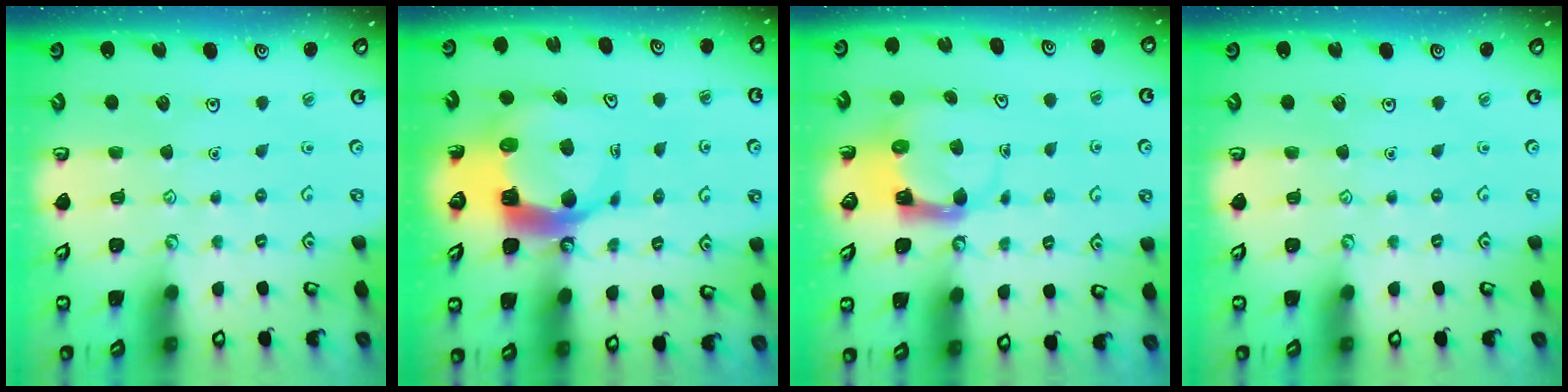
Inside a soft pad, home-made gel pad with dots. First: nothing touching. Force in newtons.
{"total": 11.0, "press": 10.8, "slide": 1.6}
{"total": 3.8, "press": 3.8, "slide": 0.4}
{"total": 0.0}